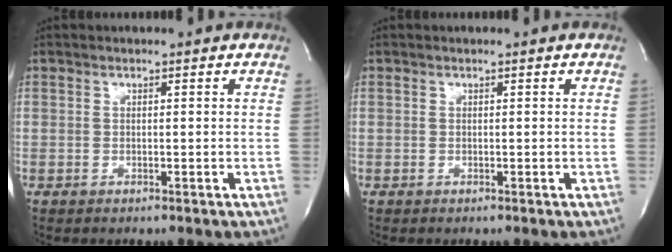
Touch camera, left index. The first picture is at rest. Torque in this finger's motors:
{"motor_torque": [0.00, 0.00, -0.03, 0.00]}